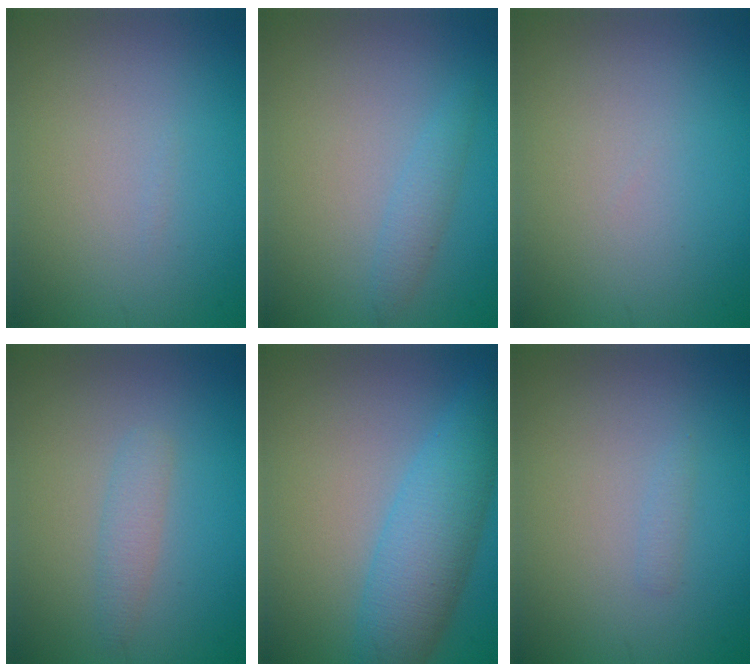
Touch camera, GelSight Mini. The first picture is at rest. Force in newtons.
{"total": 1.5, "press": 1.5, "slide": 0.1}
{"total": 0.0}
{"total": 1.6, "press": 1.6, "slide": 0.1}
{"total": 6.5, "press": 6.5, "slide": 0.1}
{"total": 0.6, "press": 0.6, "slide": 0.1}